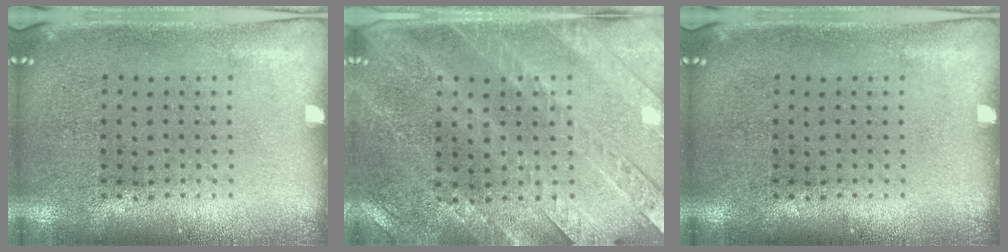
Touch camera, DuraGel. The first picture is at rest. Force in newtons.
{"total": 3.0, "press": 2.7, "slide": 1.4}
{"total": 0.0}